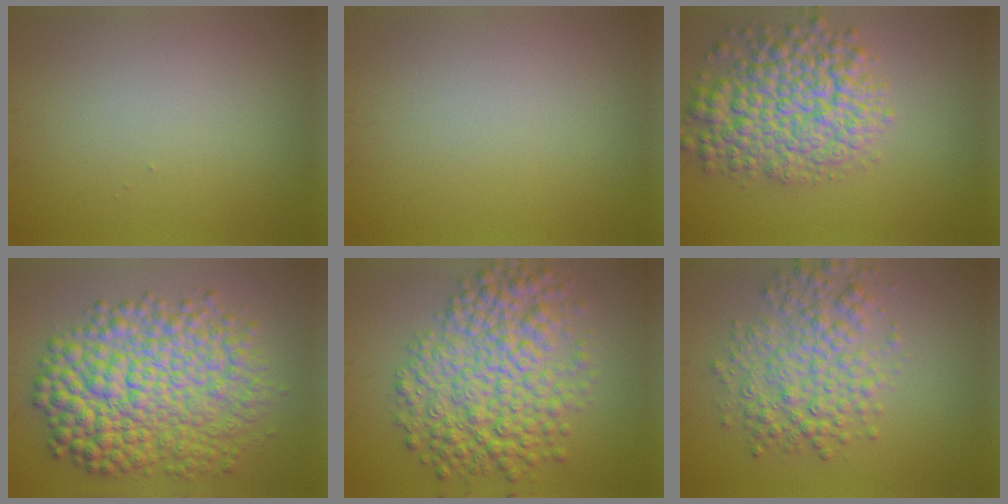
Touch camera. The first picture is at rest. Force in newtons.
{"total": 0.0}
{"total": 7.8, "press": 7.8, "slide": 0.3}
{"total": 11.2, "press": 11.2, "slide": 0.1}
{"total": 8.7, "press": 8.7, "slide": 0.1}
{"total": 5.4, "press": 5.4, "slide": 0.0}